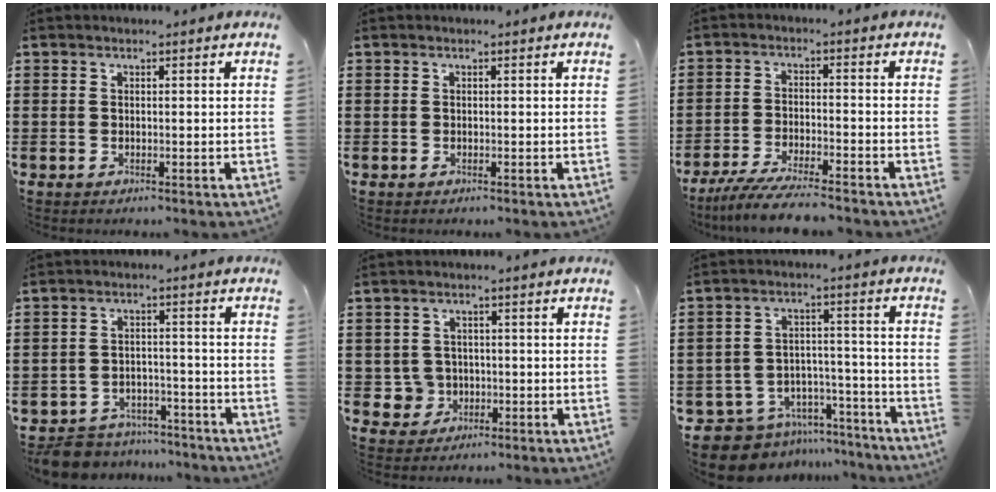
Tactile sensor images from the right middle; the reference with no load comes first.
{"total": 0.0}
{"total": 6.0, "force": [-5.4, 0.1, 2.6], "torque": [-0.061, -0.015, -0.104]}
{"total": 6.1, "force": [-5.9, 1.4, 0.5], "torque": [-0.017, 0.015, -0.121]}
{"total": 3.5, "force": [-0.6, 3.3, 0.7], "torque": [-0.026, 0.007, -0.014]}
{"total": 9.6, "force": [-8.9, 3.2, 1.6], "torque": [-0.040, 0.033, -0.174]}